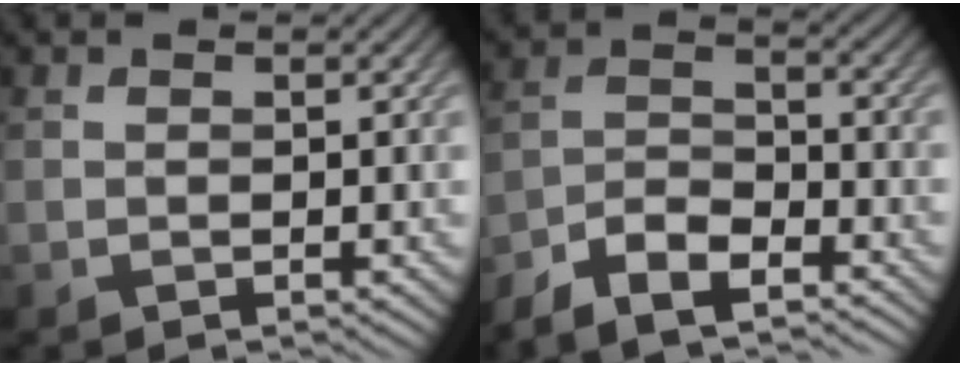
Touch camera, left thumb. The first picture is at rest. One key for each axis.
{"total": 8.1, "fx": -6.7, "fy": 2.6, "fz": 3.8, "tx": -0.077, "ty": -0.007, "tz": -0.137}